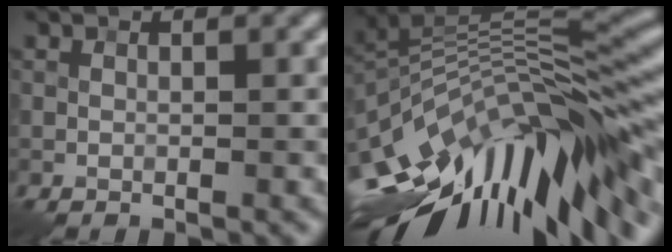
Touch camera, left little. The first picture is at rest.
{"total": 15.5, "force": [-5.6, 5.1, 13.5], "torque": [-0.235, 0.016, -0.105]}